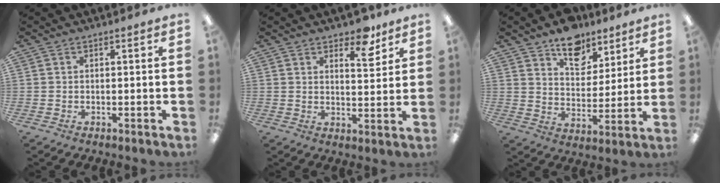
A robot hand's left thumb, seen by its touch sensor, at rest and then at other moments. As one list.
[{"total": 7.5, "force": [5.8, 3.1, 3.7], "torque": [-0.030, -0.037, 0.095]}, {"total": 11.4, "force": [8.6, 6.4, 3.9], "torque": [-0.048, -0.053, 0.156]}]